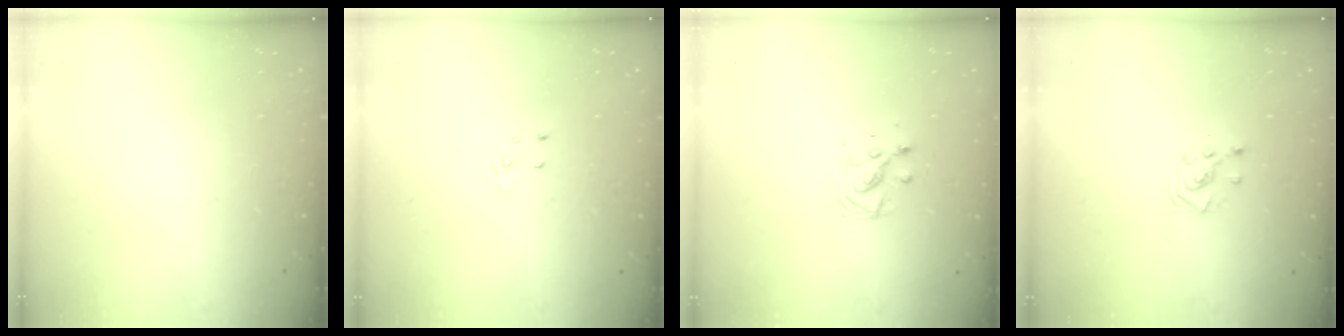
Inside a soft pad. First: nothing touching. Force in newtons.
{"total": 2.6, "press": 2.6, "slide": 0.3}
{"total": 7.7, "press": 7.3, "slide": 2.4}
{"total": 3.1, "press": 3.1, "slide": 0.2}